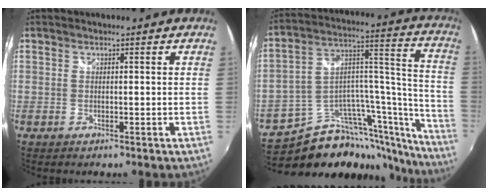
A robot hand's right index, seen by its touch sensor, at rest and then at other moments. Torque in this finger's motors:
{"motor_torque": [-0.50, -0.90, -0.38, -0.21]}